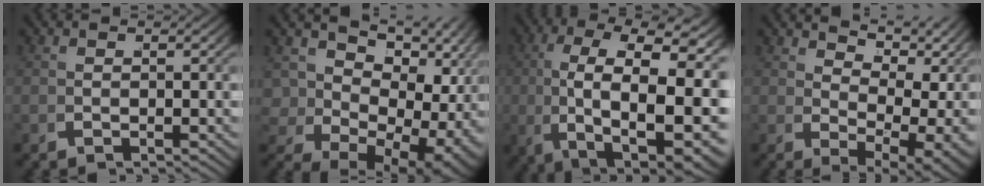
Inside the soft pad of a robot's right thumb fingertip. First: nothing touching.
{"total": 13.6, "force": [0.8, 9.4, 9.7], "torque": [-0.175, -0.034, 0.030]}
{"total": 17.8, "force": [-0.5, 10.1, 14.7], "torque": [-0.262, -0.034, 0.011]}
{"total": 8.3, "force": [3.2, 4.3, 6.4], "torque": [-0.085, 0.005, 0.059]}